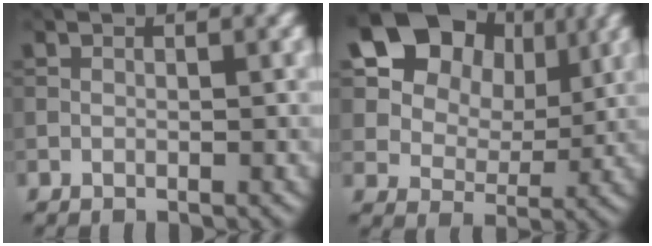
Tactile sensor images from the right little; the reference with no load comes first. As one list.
[{"total": 15.2, "force": [7.0, 11.1, 7.7], "torque": [-0.170, 0.043, 0.147]}]